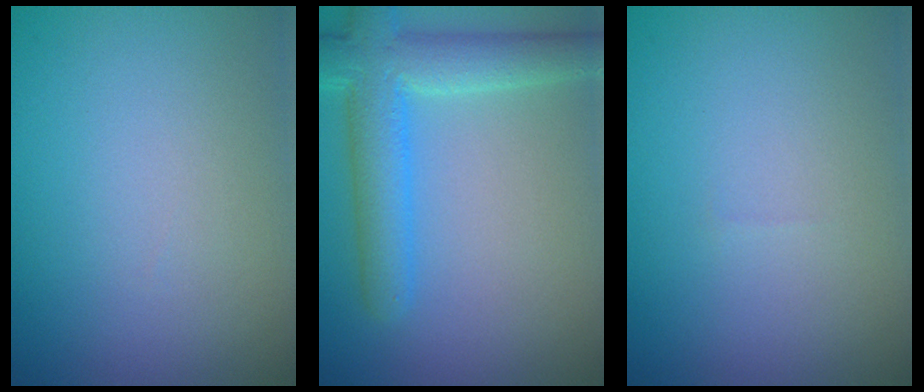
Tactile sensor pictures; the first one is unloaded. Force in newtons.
{"total": 5.8, "press": 5.8, "slide": 0.5}
{"total": 0.0}